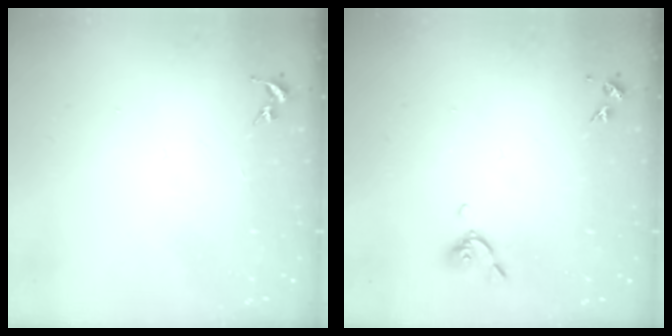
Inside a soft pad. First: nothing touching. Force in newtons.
{"total": 5.6, "press": 5.5, "slide": 1.0}